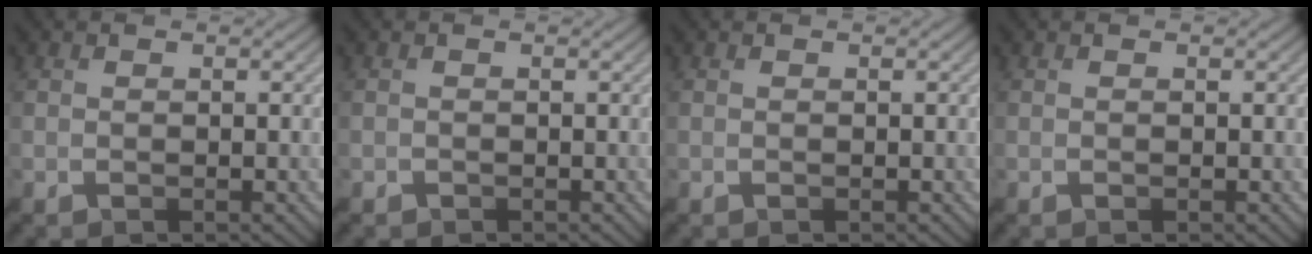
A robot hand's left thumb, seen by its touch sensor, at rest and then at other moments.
{"total": 0.7, "force": [-0.4, 0.5, -0.1], "torque": [0.004, -0.003, -0.011]}
{"total": 0.0}
{"total": 0.0}